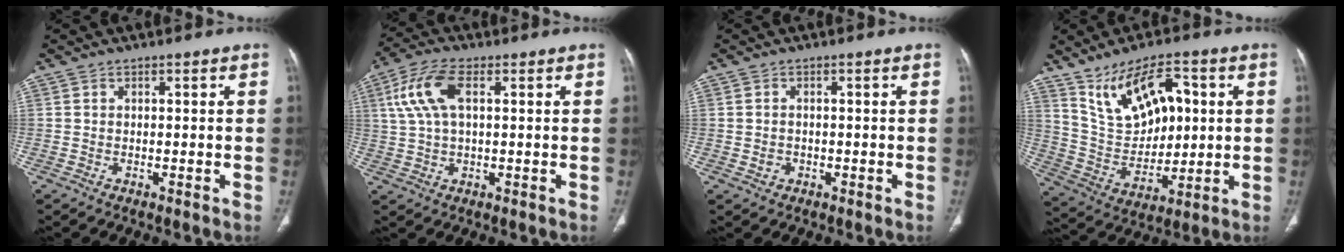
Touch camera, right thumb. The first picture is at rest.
{"total": 9.2, "force": [2.6, 4.3, 7.7], "torque": [-0.177, 0.017, 0.051]}
{"total": 1.6, "force": [-0.5, 1.3, 0.7], "torque": [-0.012, 0.006, -0.003]}
{"total": 16.1, "force": [5.6, 9.2, 11.9], "torque": [-0.171, -0.014, 0.122]}